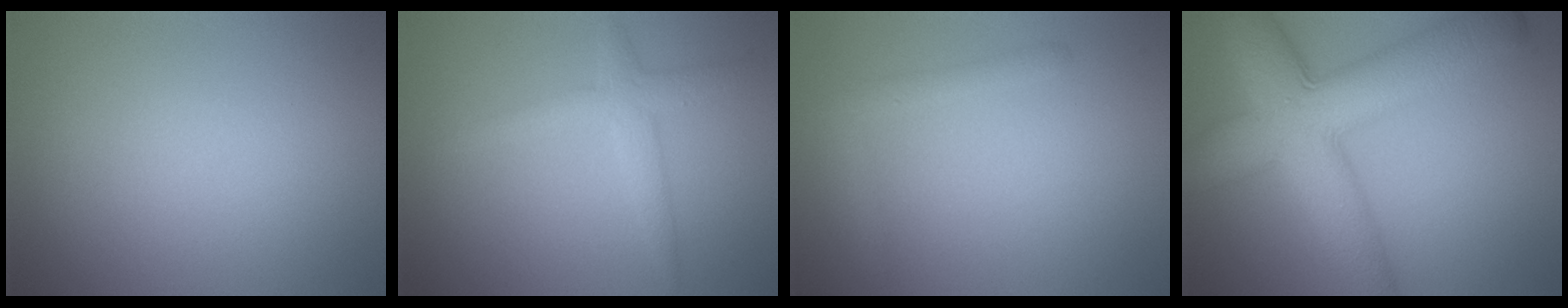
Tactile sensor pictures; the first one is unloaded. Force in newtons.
{"total": 2.5, "press": 2.5, "slide": 0.1}
{"total": 1.5, "press": 1.5, "slide": 0.1}
{"total": 10.8, "press": 10.8, "slide": 0.3}